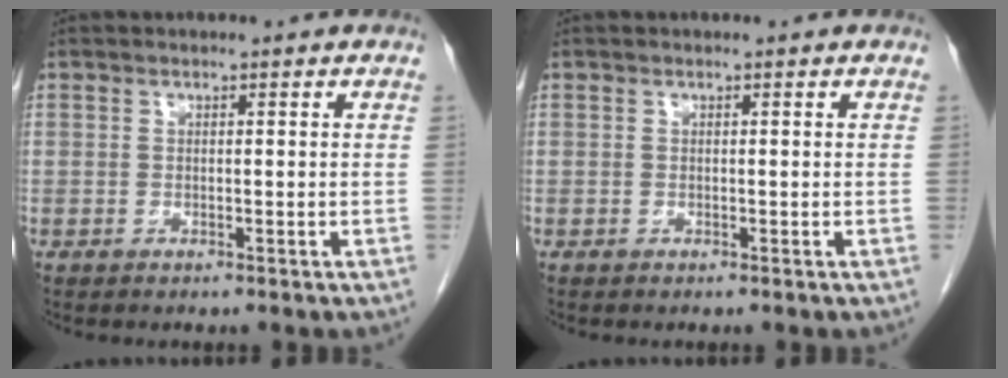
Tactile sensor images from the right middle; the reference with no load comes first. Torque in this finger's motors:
{"motor_torque": [0.21, 0.17, 0.01, 0.01]}